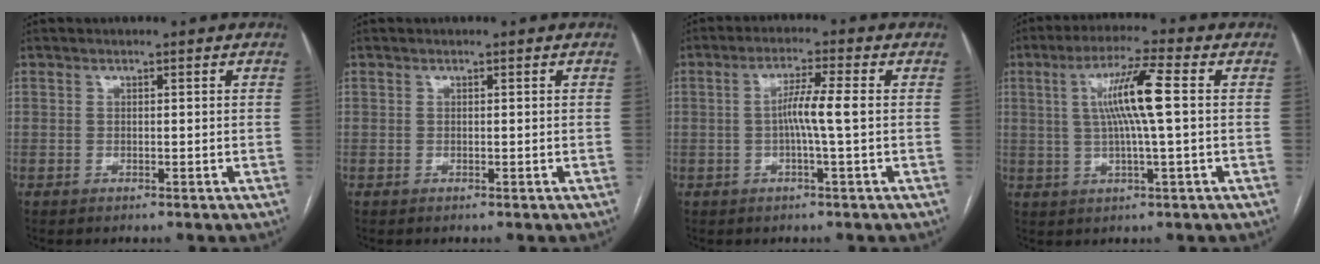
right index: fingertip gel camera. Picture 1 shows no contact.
{"total": 0.0}
{"total": 4.9, "force": [-0.3, -0.5, 4.9], "torque": [-0.088, 0.007, -0.007]}
{"total": 9.1, "force": [1.3, -0.3, 9.0], "torque": [-0.169, 0.006, 0.023]}